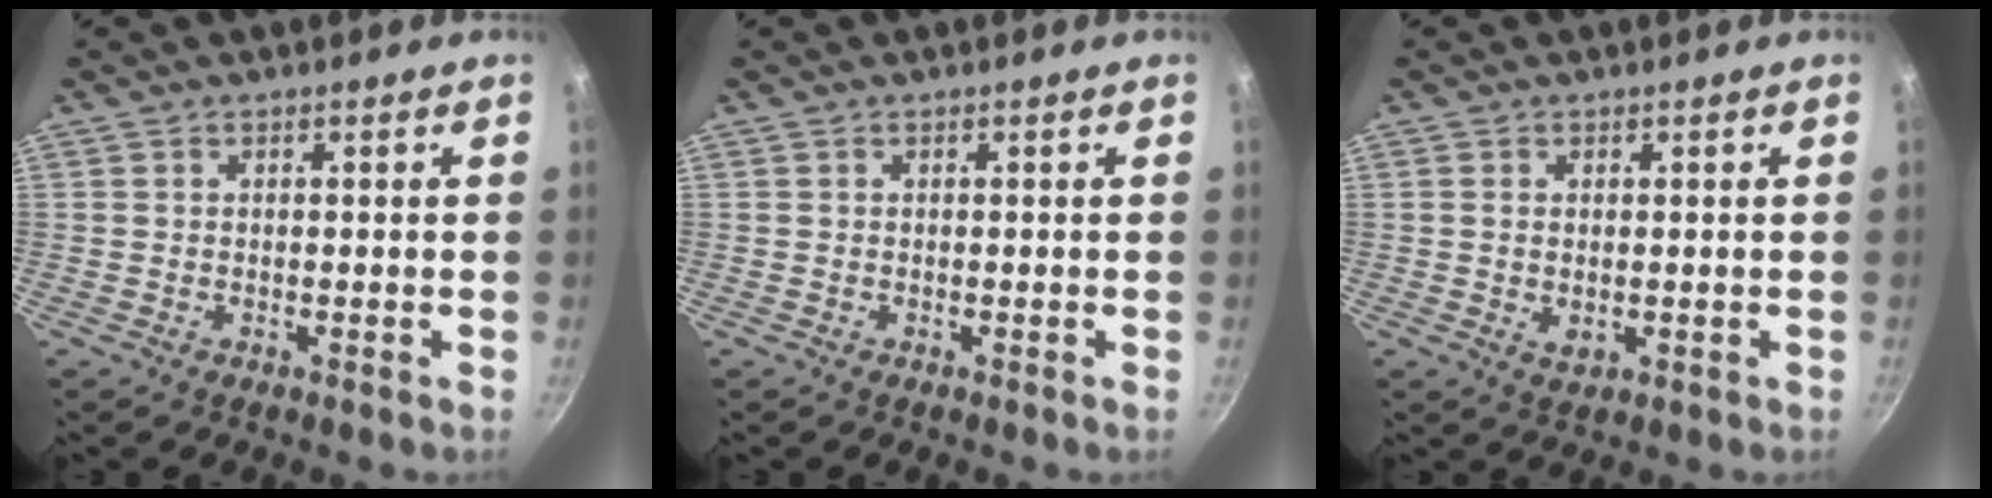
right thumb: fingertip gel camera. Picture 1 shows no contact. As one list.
[{"total": 0.0}, {"total": 2.5, "force": [0.0, 1.6, 2.0], "torque": [-0.034, -0.005, 0.002]}]